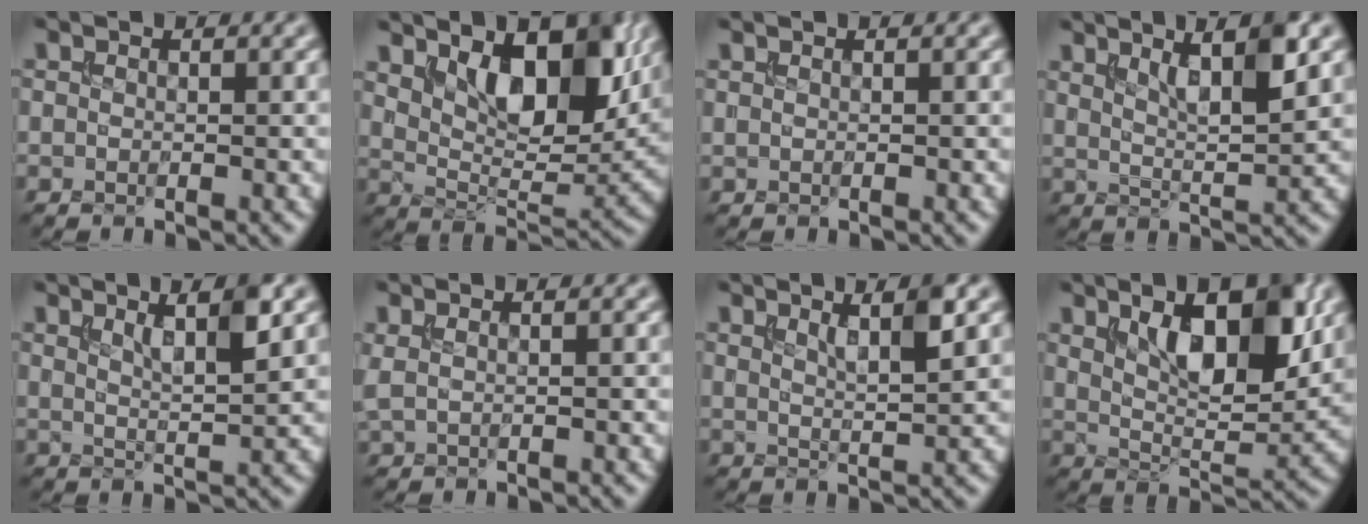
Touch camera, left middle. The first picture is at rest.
{"total": 9.2, "force": [4.1, 4.5, 6.9], "torque": [-0.109, -0.008, 0.068]}
{"total": 0.0}
{"total": 5.8, "force": [3.1, 1.4, 4.7], "torque": [-0.064, 0.011, 0.044]}
{"total": 4.7, "force": [2.6, 1.0, 3.7], "torque": [-0.047, 0.010, 0.036]}
{"total": 1.4, "force": [0.7, 0.7, 1.0], "torque": [-0.016, 0.001, 0.010]}
{"total": 4.1, "force": [2.3, 0.8, 3.2], "torque": [-0.040, 0.009, 0.032]}
{"total": 9.1, "force": [3.9, 3.7, 7.4], "torque": [-0.116, 0.000, 0.066]}